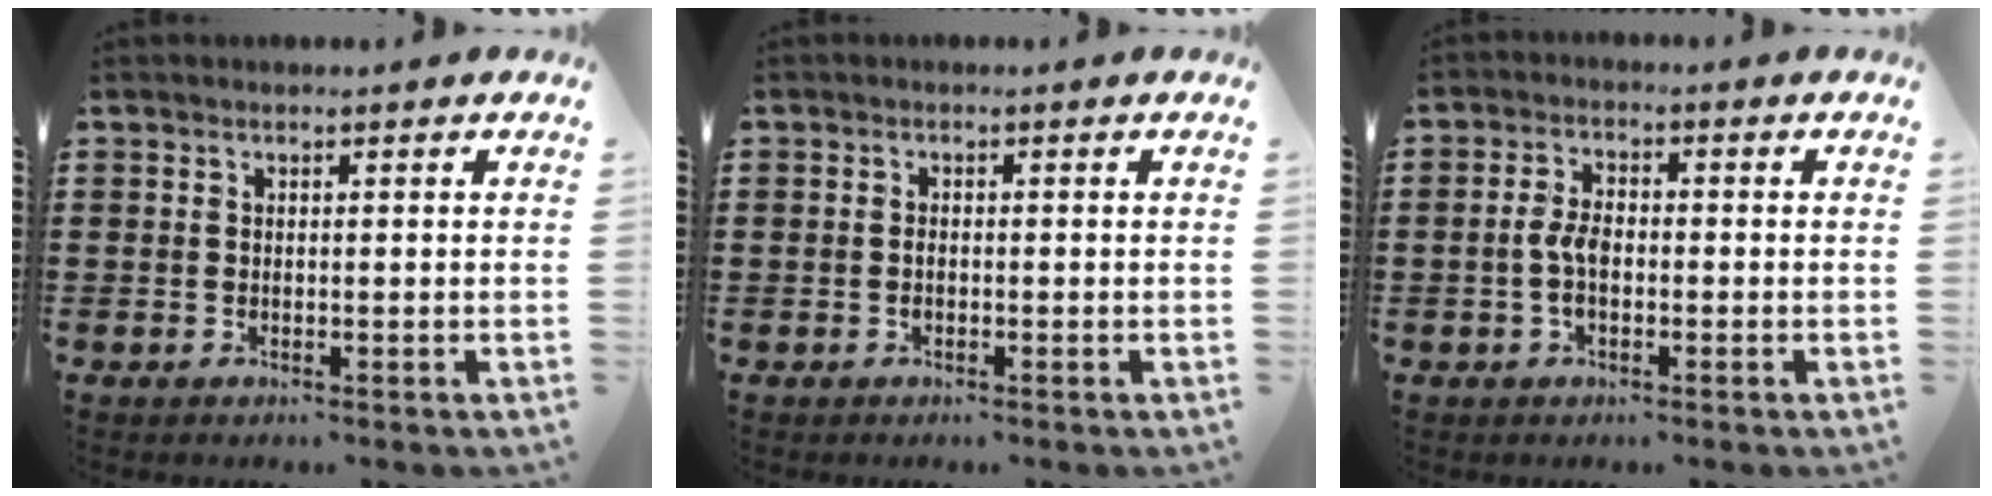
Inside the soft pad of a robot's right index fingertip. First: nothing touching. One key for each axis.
{"total": 0.9, "fx": -0.3, "fy": 0.3, "fz": 0.8, "tx": -0.018, "ty": -0.004, "tz": -0.004}
{"total": 3.9, "fx": -0.8, "fy": 1.8, "fz": 3.4, "tx": -0.085, "ty": -0.005, "tz": -0.020}